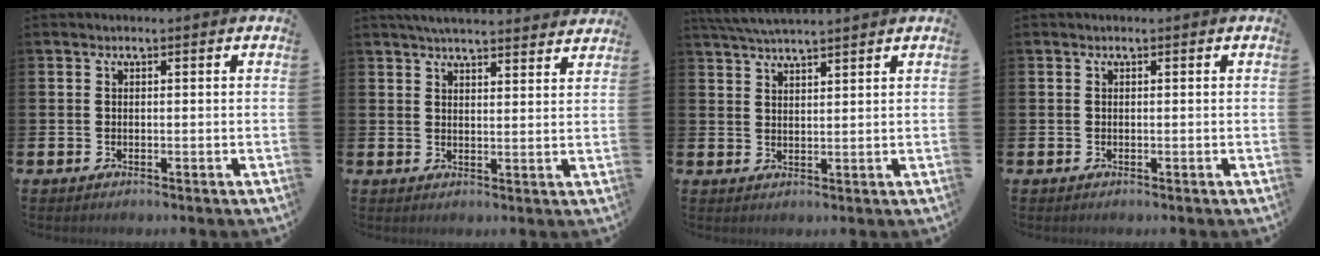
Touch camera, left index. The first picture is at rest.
{"total": 4.5, "force": [4.4, 0.2, 0.9], "torque": [-0.023, -0.019, 0.079]}
{"total": 4.2, "force": [4.1, -0.1, 1.1], "torque": [-0.035, -0.009, 0.076]}
{"total": 0.0}